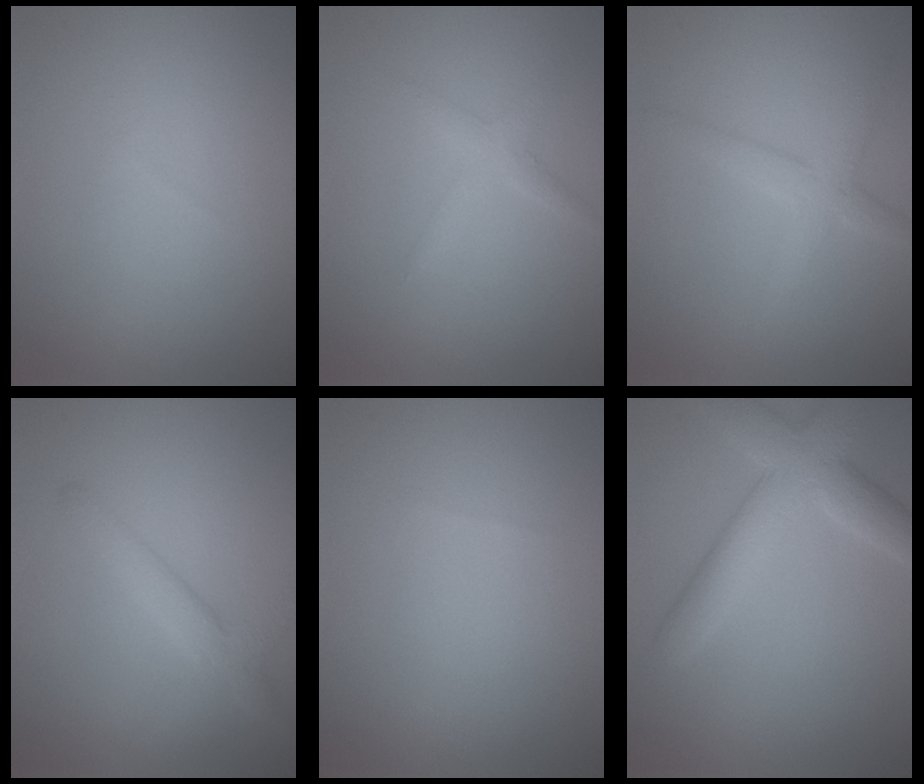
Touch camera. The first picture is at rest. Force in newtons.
{"total": 1.5, "press": 1.5, "slide": 0.1}
{"total": 2.6, "press": 2.6, "slide": 0.1}
{"total": 2.9, "press": 2.9, "slide": 0.2}
{"total": 0.0}
{"total": 5.8, "press": 5.8, "slide": 0.3}